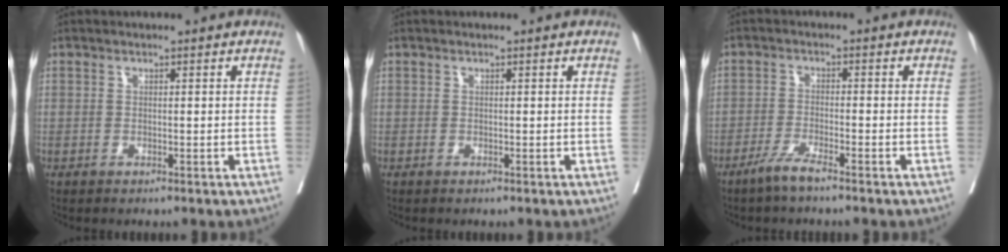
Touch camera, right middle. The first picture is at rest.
{"total": 0.0}
{"total": 3.6, "force": [-2.8, -0.3, 2.3], "torque": [-0.047, -0.006, -0.057]}